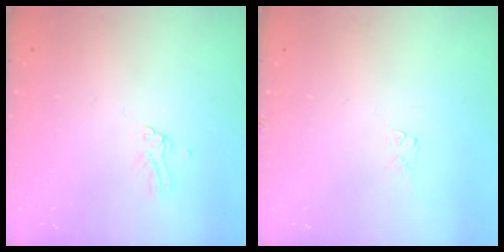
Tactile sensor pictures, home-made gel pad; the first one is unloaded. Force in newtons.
{"total": 3.9, "press": 3.9, "slide": 0.1}